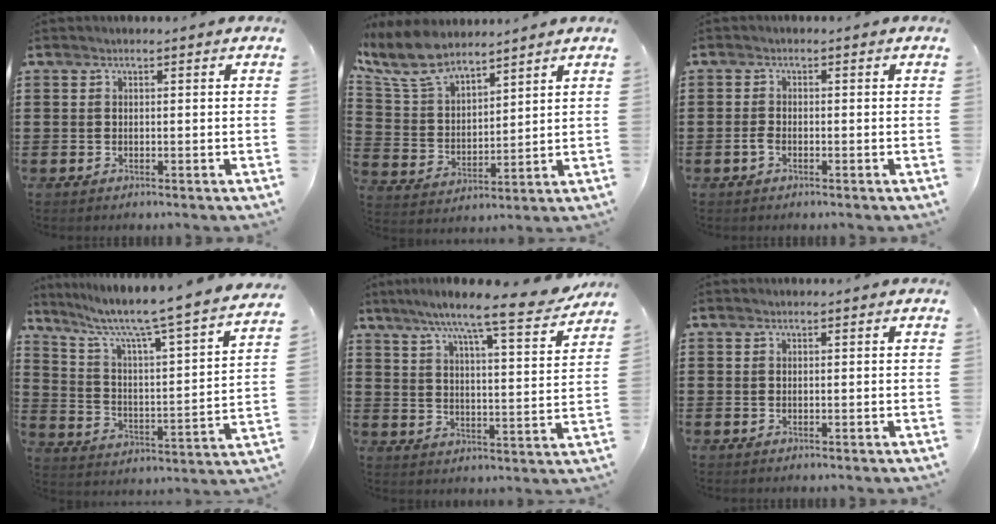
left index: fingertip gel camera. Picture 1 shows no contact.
{"total": 8.8, "force": [7.5, 2.8, 3.7], "torque": [-0.103, -0.022, 0.140]}
{"total": 1.4, "force": [-0.6, 0.6, 1.1], "torque": [-0.030, -0.002, -0.015]}
{"total": 6.7, "force": [5.5, -0.1, 3.8], "torque": [-0.099, -0.055, 0.082]}
{"total": 9.7, "force": [8.0, -0.2, 5.5], "torque": [-0.120, -0.050, 0.127]}
{"total": 0.0}